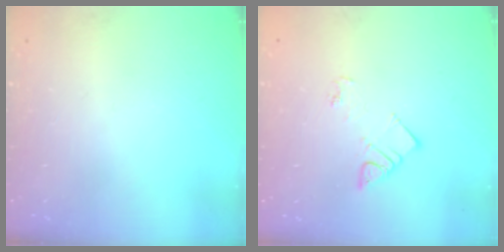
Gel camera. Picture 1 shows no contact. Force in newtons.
{"total": 3.8, "press": 3.7, "slide": 0.6}